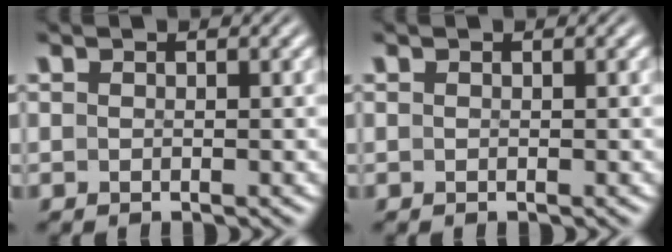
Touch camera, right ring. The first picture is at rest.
{"total": 0.0}